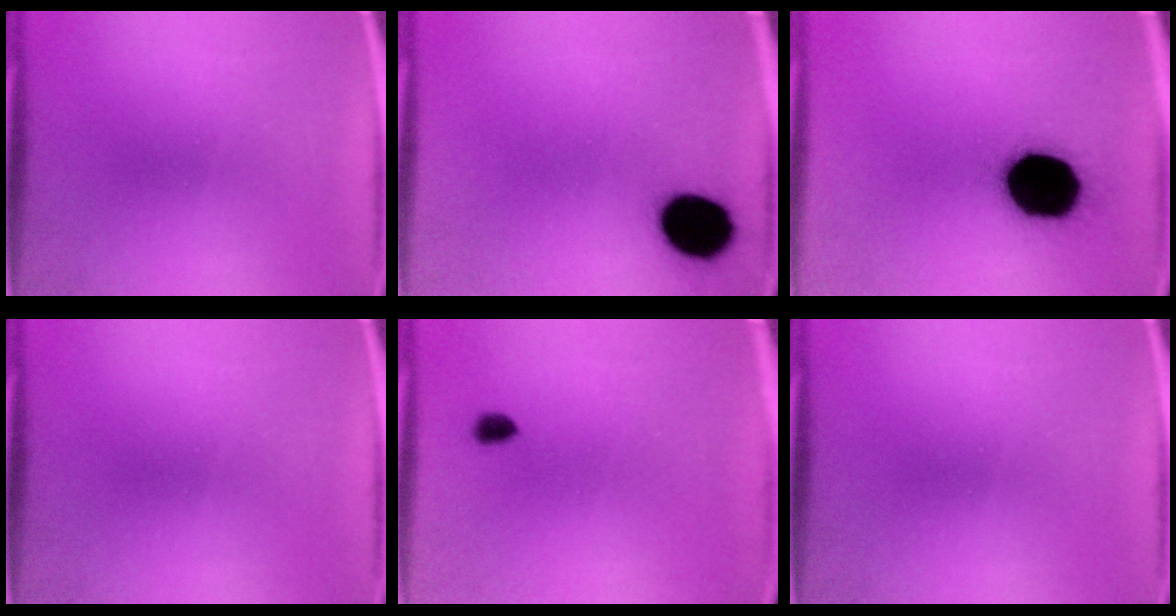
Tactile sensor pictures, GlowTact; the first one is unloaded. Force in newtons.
{"total": 11.2}
{"total": 19.6}
{"total": 0.0}
{"total": 2.1}
{"total": 0.0}